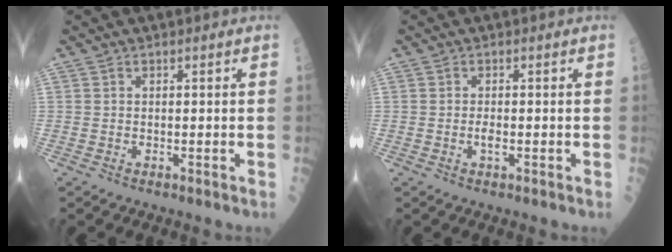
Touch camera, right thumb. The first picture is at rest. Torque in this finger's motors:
{"motor_torque": [0.34, 0.48, 0.31, 0.02, 0.00]}